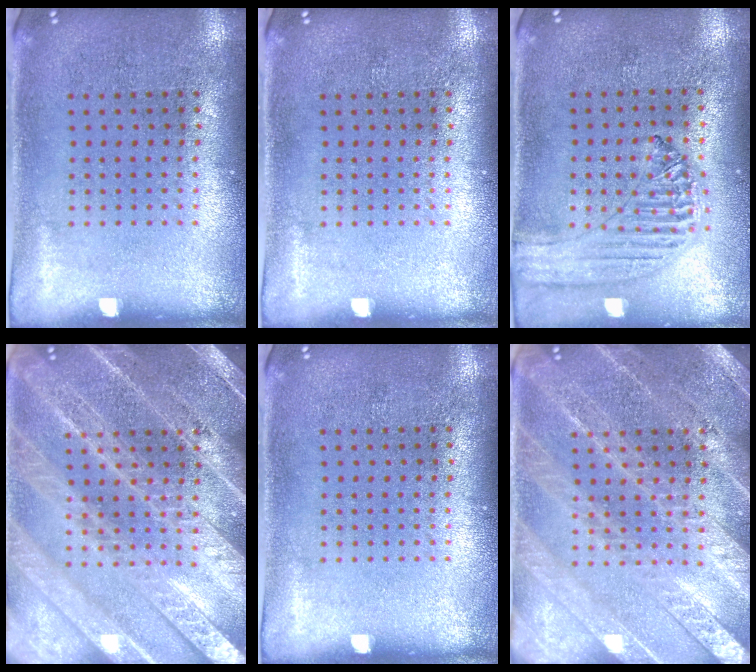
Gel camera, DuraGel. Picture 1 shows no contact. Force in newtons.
{"total": 0.0}
{"total": 1.3, "press": 1.3, "slide": 0.1}
{"total": 5.9, "press": 5.9, "slide": 0.7}
{"total": 0.0}
{"total": 3.3, "press": 3.2, "slide": 0.6}